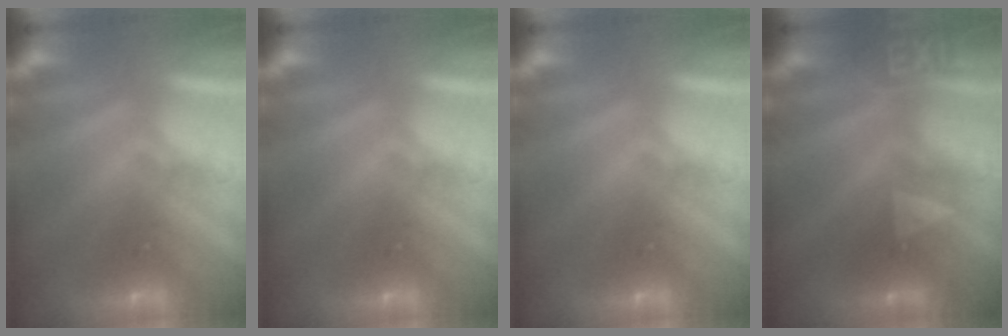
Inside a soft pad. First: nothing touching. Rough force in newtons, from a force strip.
{"total": 0.0}
{"total": 0.0}
{"total": 2.4}